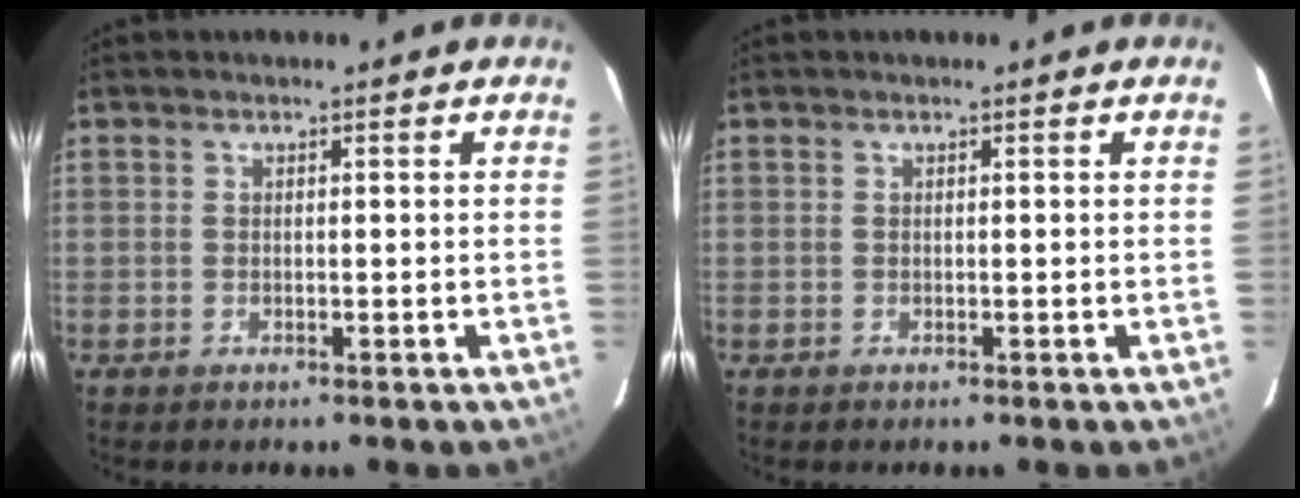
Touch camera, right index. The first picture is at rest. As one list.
[{"total": 0.0}]